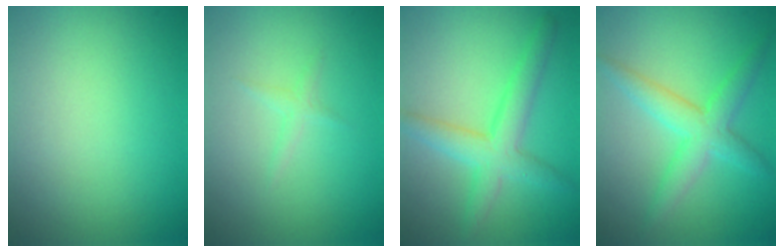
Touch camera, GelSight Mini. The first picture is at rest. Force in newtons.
{"total": 0.9, "press": 0.9, "slide": 0.0}
{"total": 4.0, "press": 4.0, "slide": 0.1}
{"total": 3.9, "press": 3.9, "slide": 0.2}